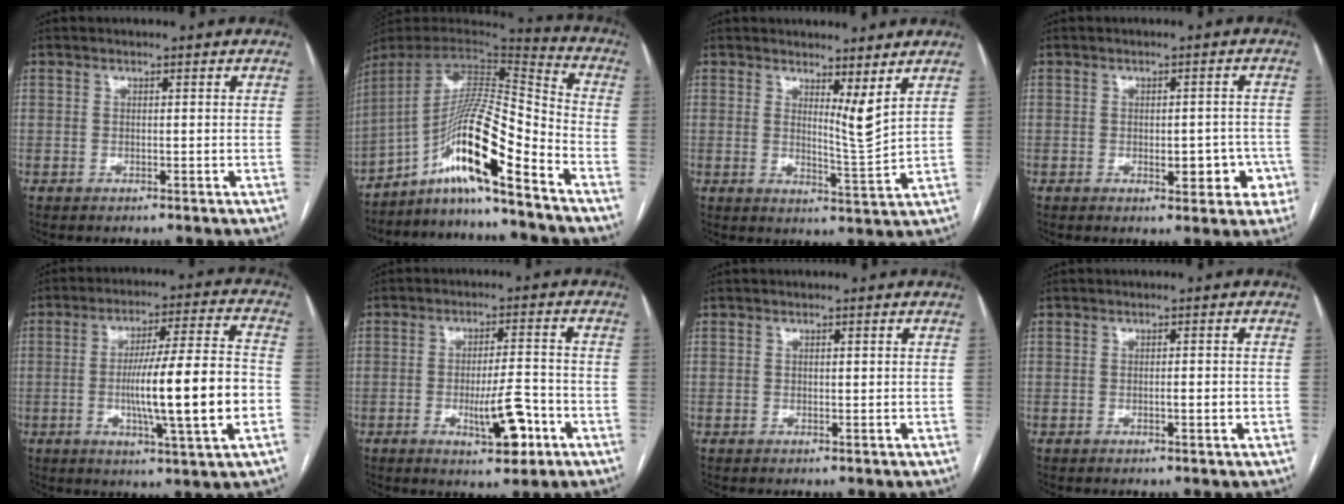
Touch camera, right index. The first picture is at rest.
{"total": 15.7, "force": [-9.7, -0.1, 12.4], "torque": [-0.219, 0.015, -0.172]}
{"total": 4.2, "force": [2.6, -0.2, 3.3], "torque": [-0.055, -0.023, 0.047]}
{"total": 5.6, "force": [-1.8, 2.6, 4.6], "torque": [-0.046, 0.011, -0.016]}
{"total": 16.2, "force": [-3.0, 0.4, 15.9], "torque": [-0.261, 0.000, -0.049]}
{"total": 8.0, "force": [-3.2, 1.9, 7.1], "torque": [-0.111, -0.002, -0.044]}
{"total": 0.6, "force": [0.2, 0.2, 0.5], "torque": [-0.007, 0.000, 0.003]}
{"total": 1.6, "force": [-0.3, 0.2, 1.6], "torque": [-0.027, -0.001, -0.004]}